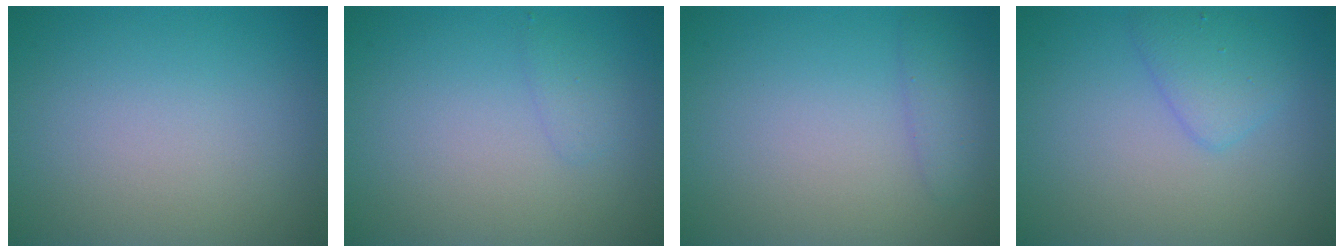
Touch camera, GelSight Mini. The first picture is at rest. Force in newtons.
{"total": 1.0, "press": 0.9, "slide": 0.1}
{"total": 1.5, "press": 1.5, "slide": 0.1}
{"total": 2.3, "press": 2.2, "slide": 0.1}